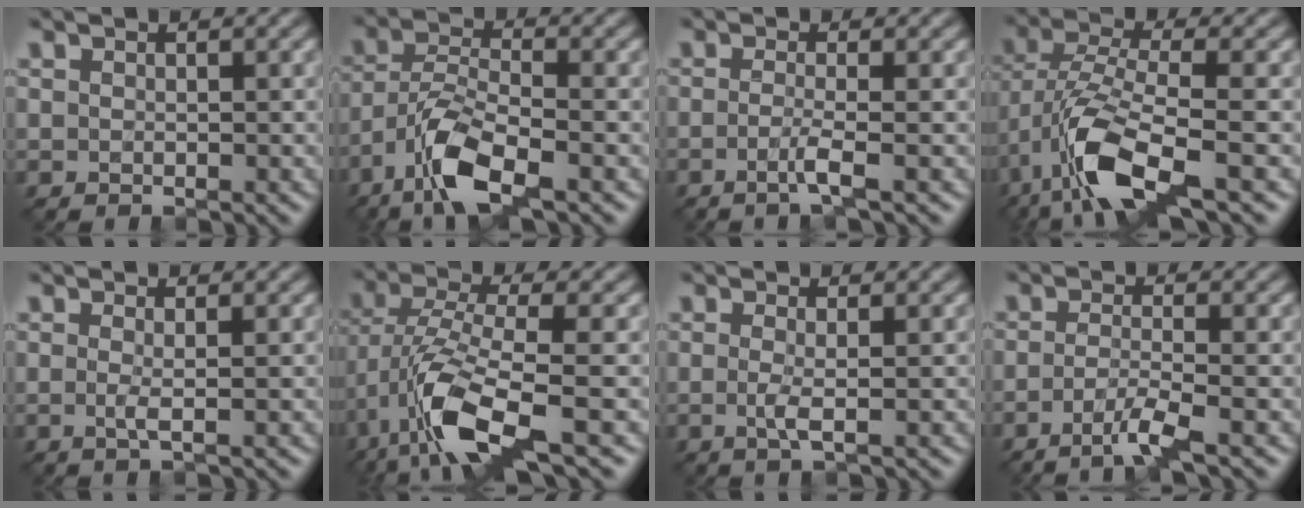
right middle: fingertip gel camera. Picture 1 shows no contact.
{"total": 6.5, "force": [-4.0, 1.9, 4.8], "torque": [-0.099, -0.003, -0.084]}
{"total": 2.4, "force": [-0.9, 0.4, 2.1], "torque": [-0.036, -0.006, -0.028]}
{"total": 8.4, "force": [-4.0, 2.9, 6.8], "torque": [-0.147, -0.005, -0.084]}
{"total": 1.4, "force": [-0.2, 0.2, 1.3], "torque": [-0.026, -0.005, -0.007]}
{"total": 8.5, "force": [-3.8, 2.6, 7.1], "torque": [-0.153, -0.005, -0.079]}
{"total": 1.8, "force": [-0.3, 0.3, 1.7], "torque": [-0.036, -0.007, -0.008]}
{"total": 3.1, "force": [-1.7, 0.3, 2.6], "torque": [-0.045, -0.003, -0.047]}